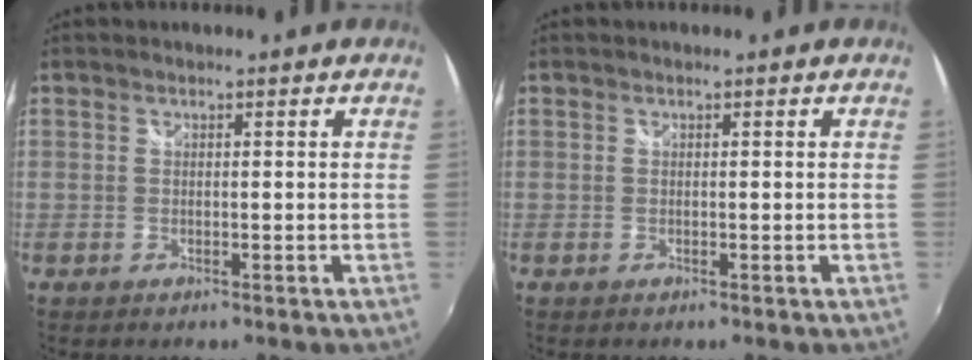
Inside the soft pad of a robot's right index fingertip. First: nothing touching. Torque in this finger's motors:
{"motor_torque": [0.26, 0.14, 0.06, 0.01]}